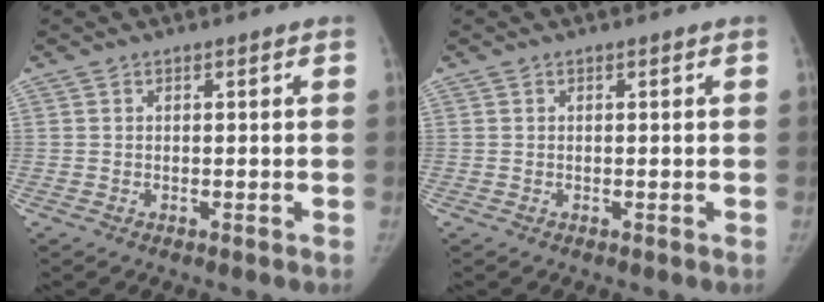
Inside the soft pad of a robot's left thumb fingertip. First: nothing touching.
{"total": 0.0}